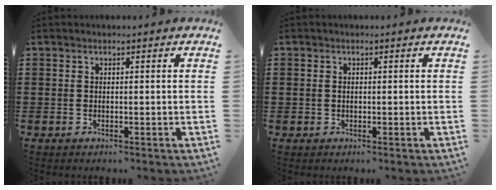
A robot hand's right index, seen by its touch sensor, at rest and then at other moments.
{"total": 0.6, "force": [0.0, 0.5, 0.4], "torque": [-0.009, 0.002, -0.001]}